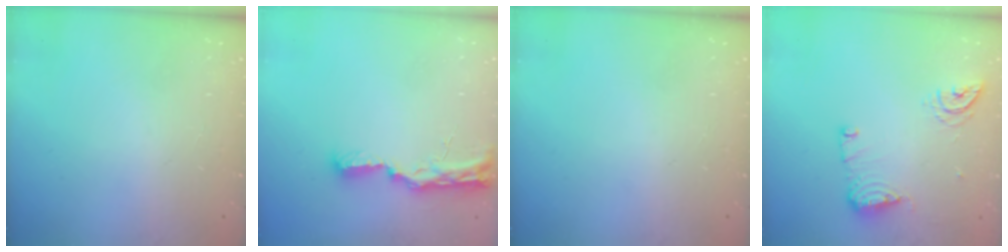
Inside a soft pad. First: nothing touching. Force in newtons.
{"total": 8.8, "press": 8.7, "slide": 0.9}
{"total": 0.0}
{"total": 10.0, "press": 10.0, "slide": 0.8}